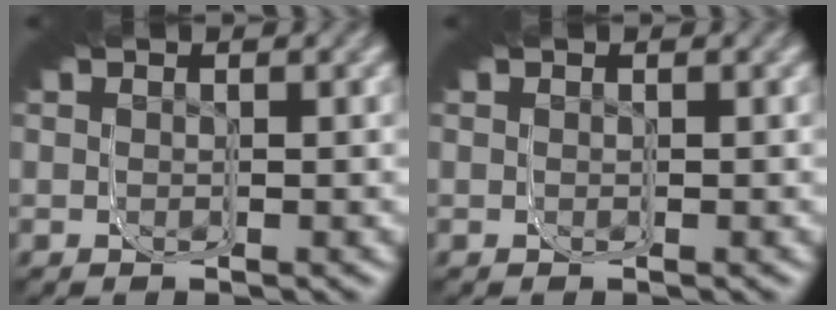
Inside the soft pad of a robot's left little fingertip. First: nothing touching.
{"total": 0.0}